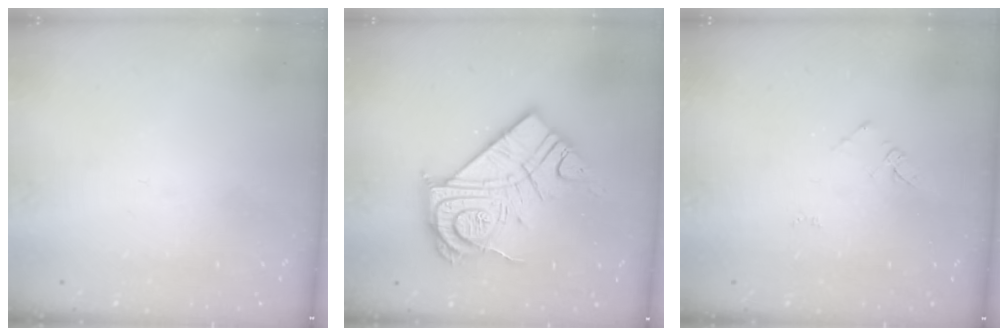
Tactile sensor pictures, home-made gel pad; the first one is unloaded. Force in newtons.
{"total": 20.7, "press": 20.7, "slide": 1.7}
{"total": 4.3, "press": 4.3, "slide": 0.5}